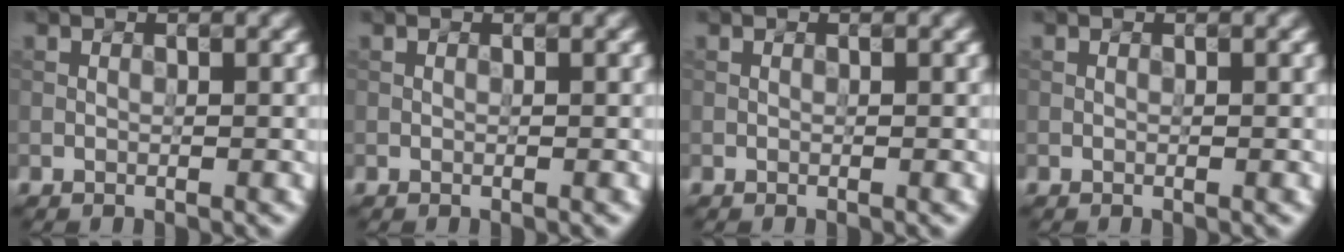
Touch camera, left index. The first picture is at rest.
{"total": 0.0}
{"total": 0.0}
{"total": 0.0}